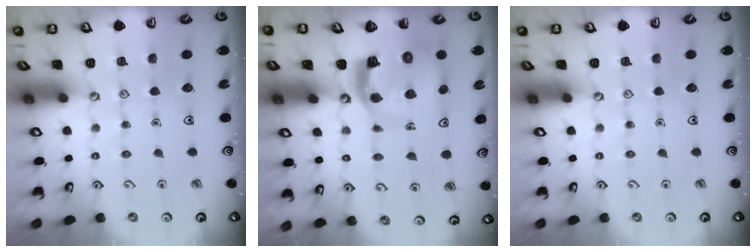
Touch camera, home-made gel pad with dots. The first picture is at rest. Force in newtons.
{"total": 7.3, "press": 7.2, "slide": 0.8}
{"total": 0.0}